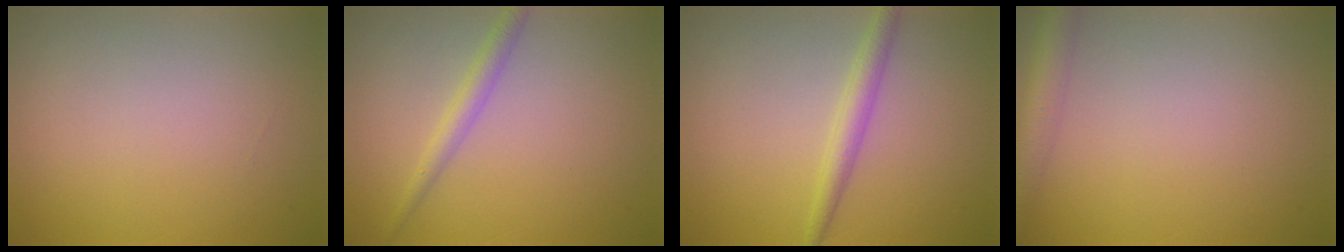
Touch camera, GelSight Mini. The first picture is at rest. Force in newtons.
{"total": 2.0, "press": 2.0, "slide": 0.0}
{"total": 2.3, "press": 2.3, "slide": 0.0}
{"total": 3.4, "press": 3.4, "slide": 0.2}